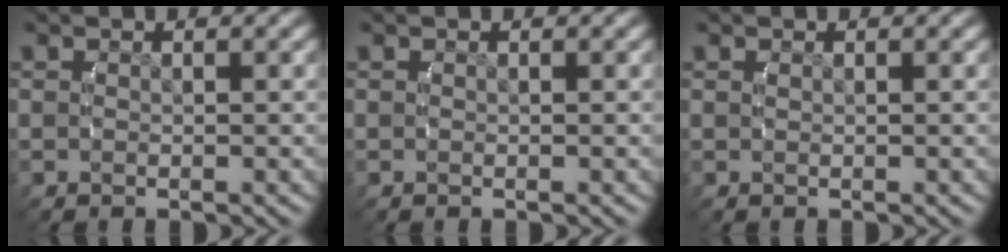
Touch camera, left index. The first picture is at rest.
{"total": 0.0}
{"total": 0.6, "force": [0.0, -0.6, -0.1], "torque": [-0.003, -0.005, 0.005]}